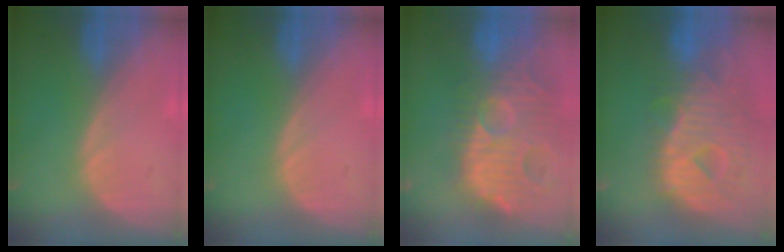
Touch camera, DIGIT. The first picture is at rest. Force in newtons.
{"total": 0.0}
{"total": 14.6, "press": 12.6, "slide": 7.3}
{"total": 12.8, "press": 10.9, "slide": 6.7}